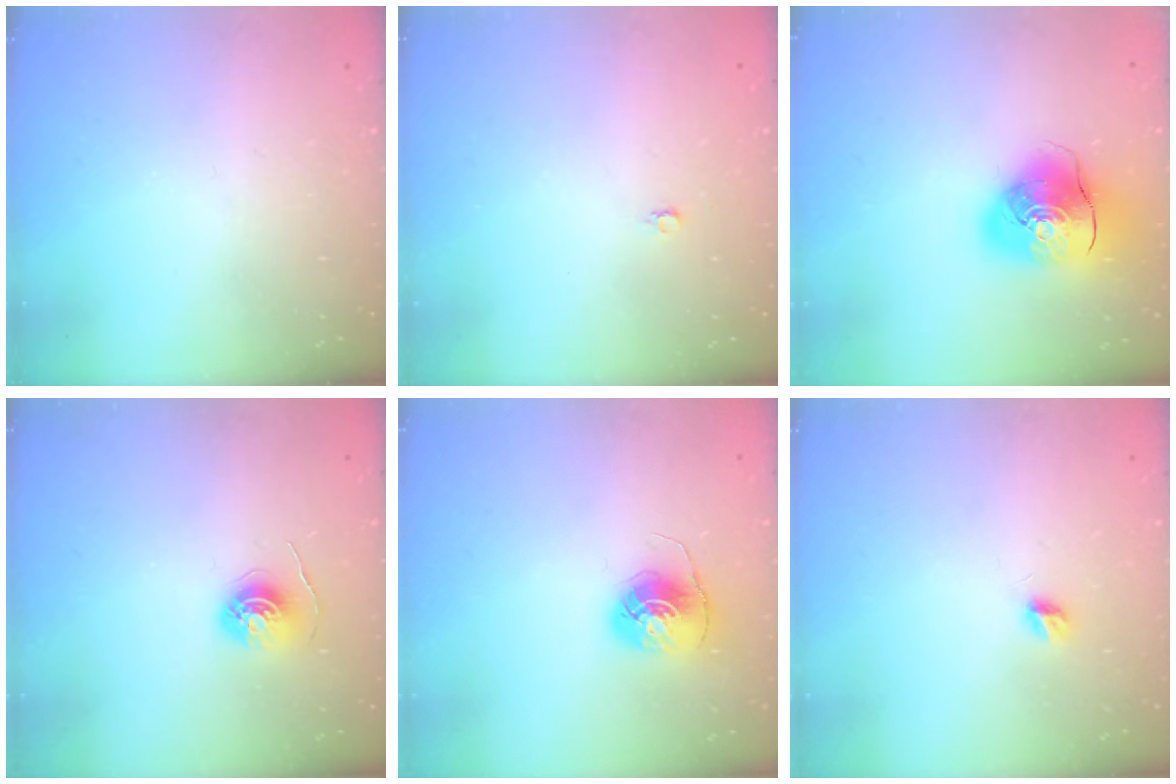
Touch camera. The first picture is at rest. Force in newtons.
{"total": 2.2, "press": 2.2, "slide": 0.2}
{"total": 12.5, "press": 12.3, "slide": 2.1}
{"total": 5.7, "press": 5.7, "slide": 0.5}
{"total": 6.8, "press": 6.8, "slide": 0.3}
{"total": 5.0, "press": 5.0, "slide": 0.4}